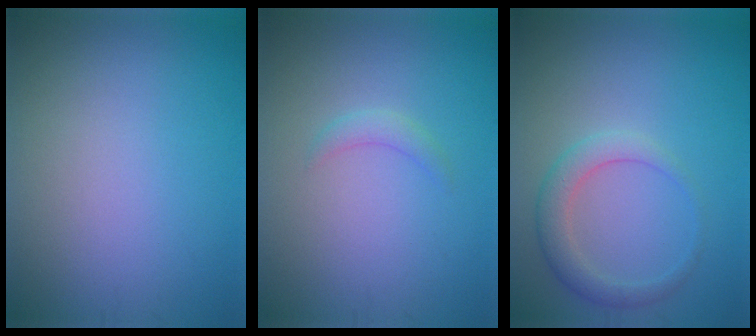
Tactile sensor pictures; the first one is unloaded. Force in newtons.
{"total": 1.2, "press": 1.2, "slide": 0.1}
{"total": 2.8, "press": 2.8, "slide": 0.3}